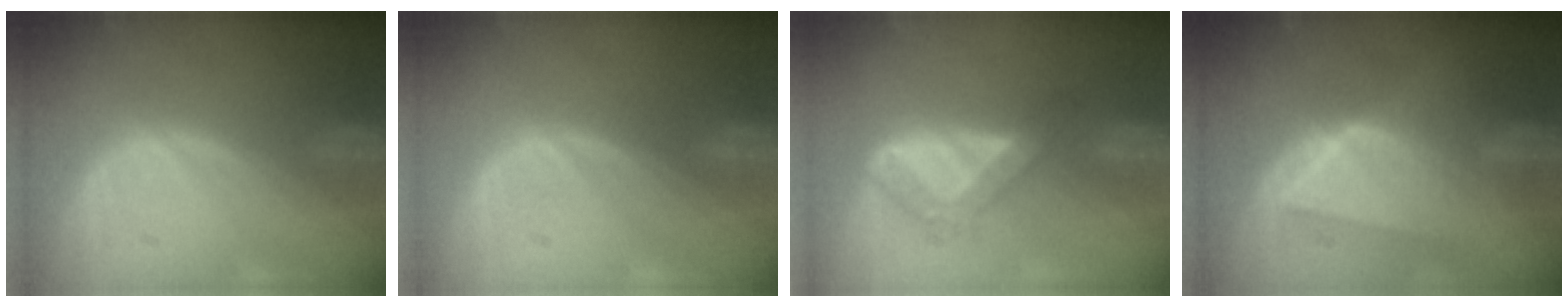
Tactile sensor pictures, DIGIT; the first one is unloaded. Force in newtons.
{"total": 0.0}
{"total": 5.4, "press": 4.7, "slide": 2.7}
{"total": 8.8, "press": 7.9, "slide": 3.9}